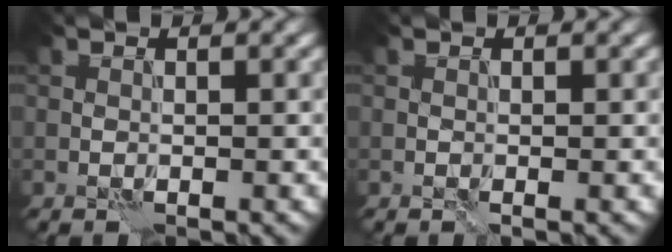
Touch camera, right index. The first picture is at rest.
{"total": 0.0}